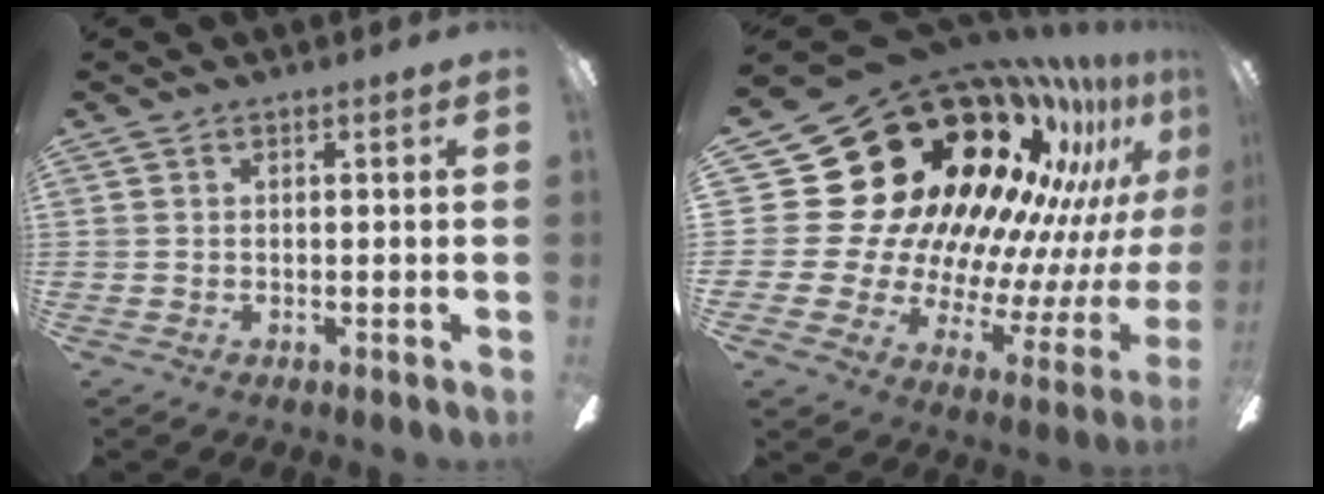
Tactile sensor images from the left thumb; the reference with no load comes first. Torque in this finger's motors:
{"motor_torque": [0.99, 1.91, 1.54, -1.20, 0.19]}